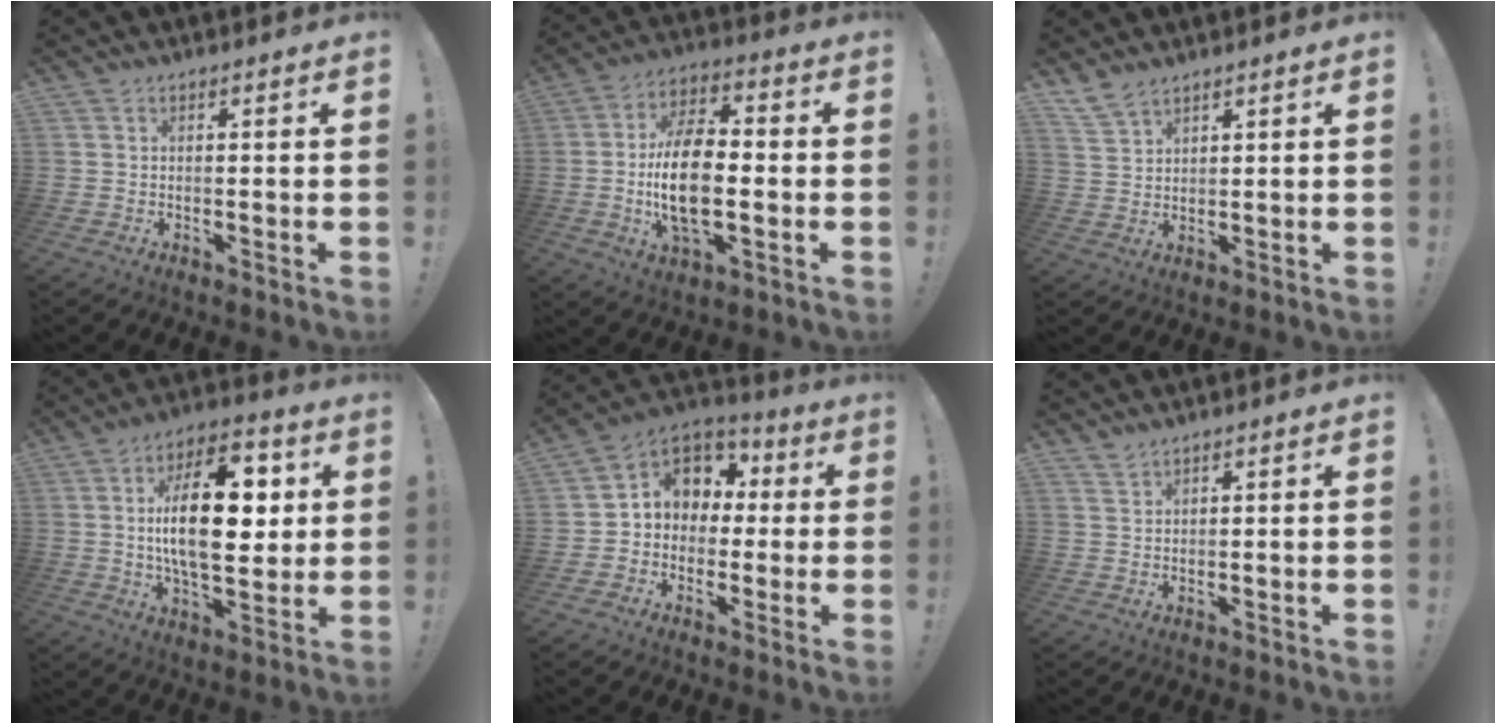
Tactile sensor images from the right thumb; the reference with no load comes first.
{"total": 16.5, "force": [-2.0, 8.6, 14.0], "torque": [-0.269, -0.001, -0.042]}
{"total": 5.0, "force": [4.2, 2.0, 1.8], "torque": [-0.036, -0.022, 0.082]}
{"total": 21.7, "force": [3.2, 10.7, 18.6], "torque": [-0.301, 0.002, 0.044]}
{"total": 9.5, "force": [1.5, 8.5, 3.8], "torque": [-0.045, -0.003, 0.035]}
{"total": 1.6, "force": [1.5, 0.2, 0.4], "torque": [-0.009, -0.007, 0.028]}